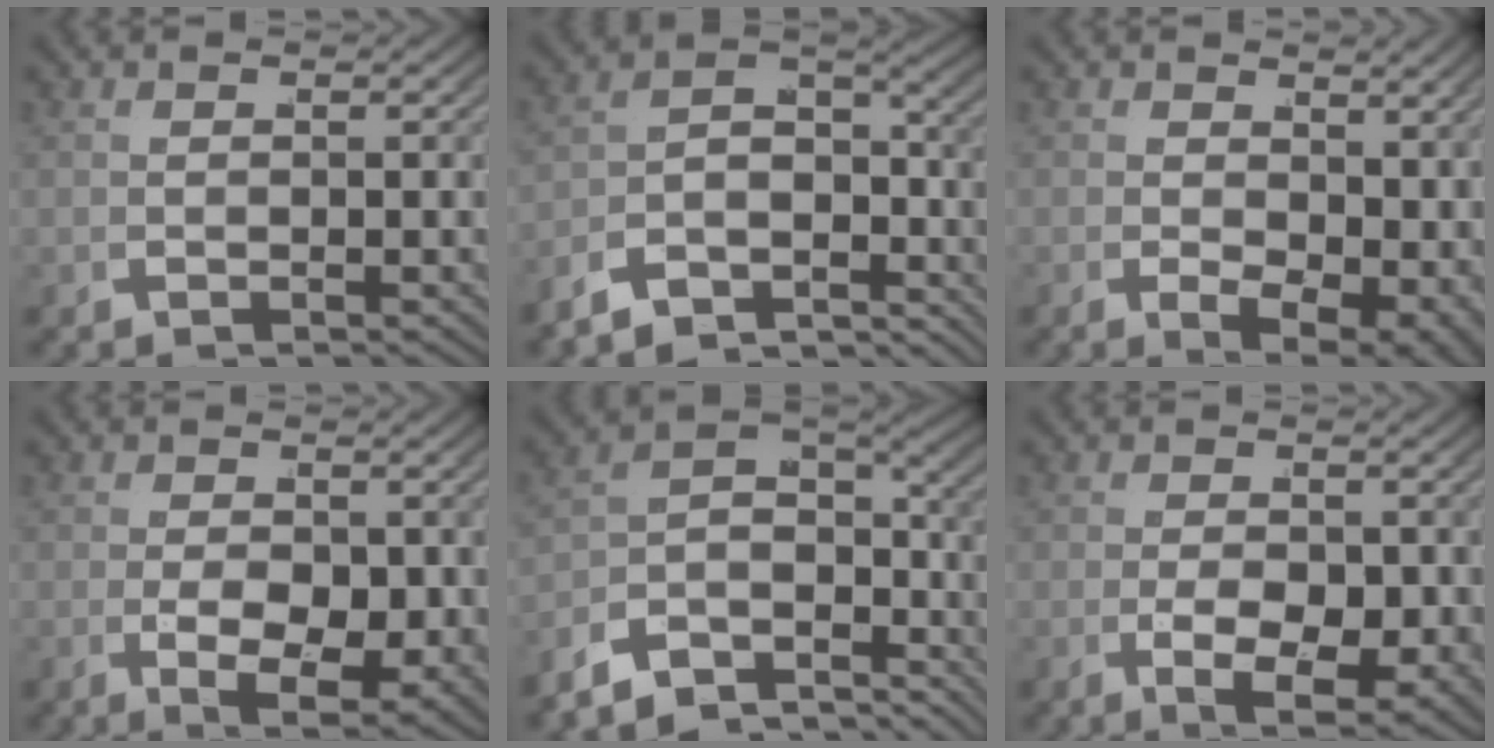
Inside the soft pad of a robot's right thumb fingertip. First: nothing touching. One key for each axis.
{"total": 9.5, "fx": -3.7, "fy": 5.5, "fz": 6.7, "tx": -0.118, "ty": -0.018, "tz": -0.060}
{"total": 5.7, "fx": -0.2, "fy": 3.6, "fz": 4.5, "tx": -0.075, "ty": -0.040, "tz": 0.018}
{"total": 7.5, "fx": -1.4, "fy": 4.4, "fz": 5.8, "tx": -0.107, "ty": -0.040, "tz": 0.000}
{"total": 10.3, "fx": -1.4, "fy": 5.8, "fz": 8.4, "tx": -0.135, "ty": 0.003, "tz": -0.031}
{"total": 6.7, "fx": -1.3, "fy": 3.8, "fz": 5.3, "tx": -0.098, "ty": -0.032, "tz": -0.004}